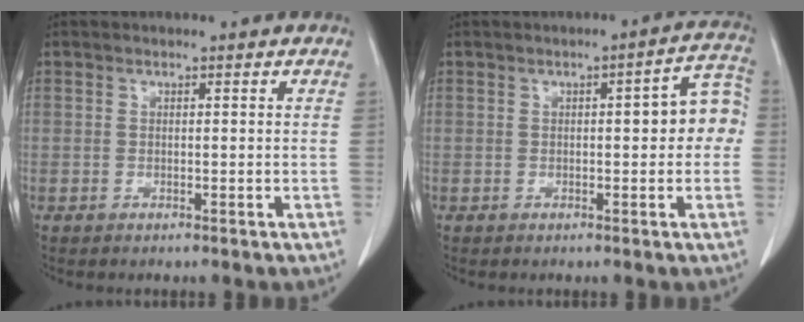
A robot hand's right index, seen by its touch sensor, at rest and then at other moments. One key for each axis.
{"total": 6.6, "fx": 0.2, "fy": 1.8, "fz": 6.4, "tx": -0.073, "ty": 0.028, "tz": -0.001}